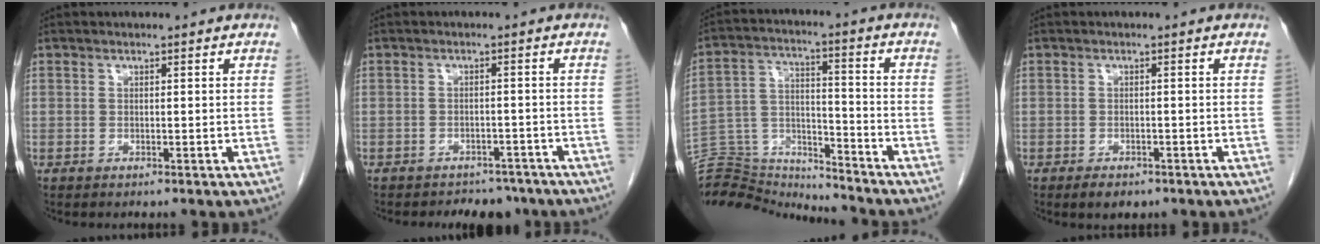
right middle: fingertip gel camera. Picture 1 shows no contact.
{"total": 5.7, "force": [-4.9, 2.7, 0.8], "torque": [-0.005, 0.004, -0.061]}
{"total": 14.6, "force": [-14.5, 2.0, 0.7], "torque": [-0.019, 0.047, -0.246]}
{"total": 2.7, "force": [-1.8, 1.4, 1.4], "torque": [-0.021, -0.001, -0.020]}